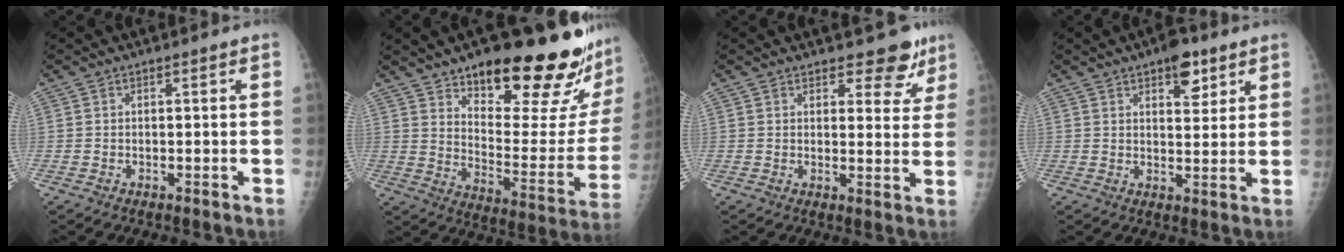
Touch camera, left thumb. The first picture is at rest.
{"total": 27.1, "force": [19.5, 7.9, 17.1], "torque": [-0.198, -0.109, 0.273]}
{"total": 6.3, "force": [4.9, 3.1, 2.4], "torque": [0.005, -0.031, 0.057]}
{"total": 6.7, "force": [4.0, 3.1, 4.4], "torque": [-0.038, -0.018, 0.053]}